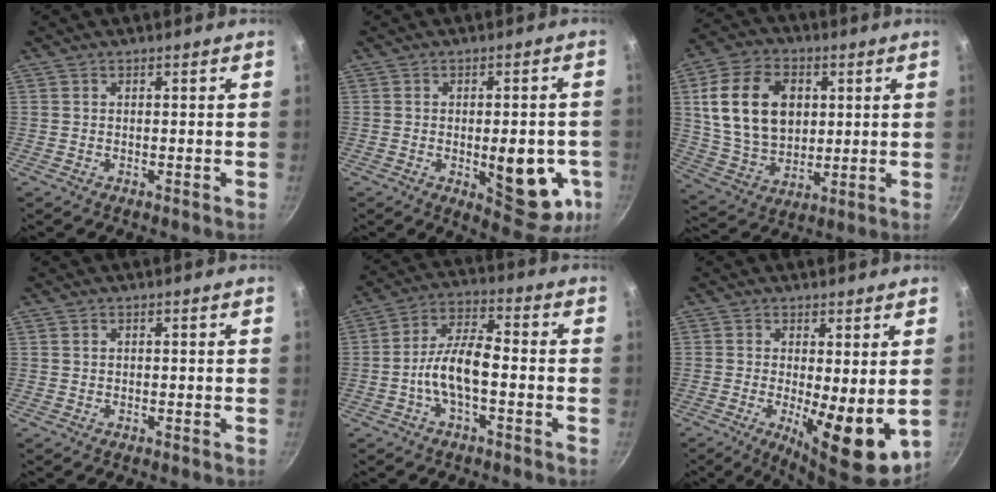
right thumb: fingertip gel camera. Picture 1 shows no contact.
{"total": 14.2, "force": [-3.3, 6.1, 12.4], "torque": [-0.118, -0.001, -0.034]}
{"total": 17.8, "force": [3.8, 12.7, 11.9], "torque": [-0.198, -0.002, 0.074]}
{"total": 0.0}
{"total": 9.3, "force": [-2.5, 3.7, 8.1], "torque": [-0.146, 0.038, -0.055]}
{"total": 11.0, "force": [-1.0, 3.4, 10.4], "torque": [-0.144, -0.016, -0.006]}